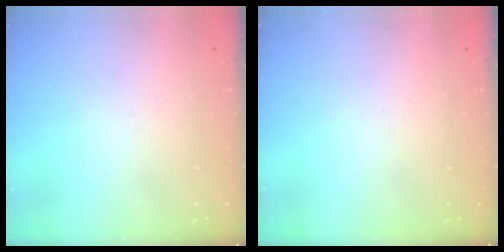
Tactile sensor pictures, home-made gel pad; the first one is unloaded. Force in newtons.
{"total": 0.0}